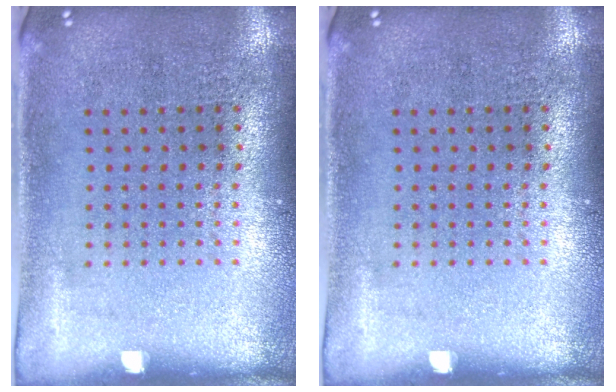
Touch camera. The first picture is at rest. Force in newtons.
{"total": 0.0}